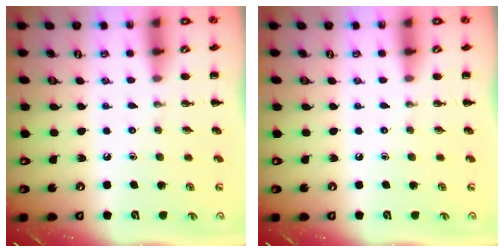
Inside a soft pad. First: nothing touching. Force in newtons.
{"total": 0.0}